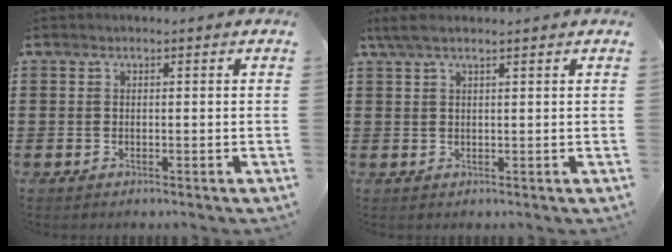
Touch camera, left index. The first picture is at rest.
{"total": 2.5, "force": [1.6, 0.2, 1.9], "torque": [-0.039, 0.001, 0.030]}